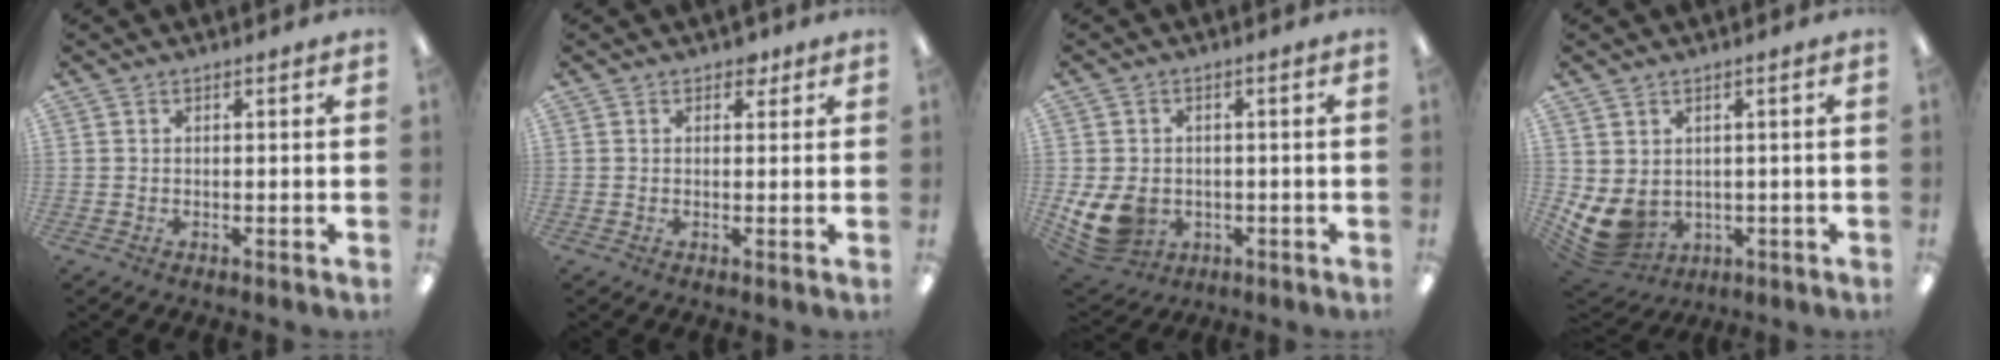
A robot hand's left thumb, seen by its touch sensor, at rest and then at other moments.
{"total": 2.4, "force": [1.5, 1.6, 1.1], "torque": [-0.007, -0.002, 0.024]}
{"total": 9.5, "force": [-1.8, 7.5, 5.5], "torque": [-0.123, 0.002, -0.030]}
{"total": 6.3, "force": [0.0, 5.2, 3.6], "torque": [-0.102, -0.010, 0.005]}